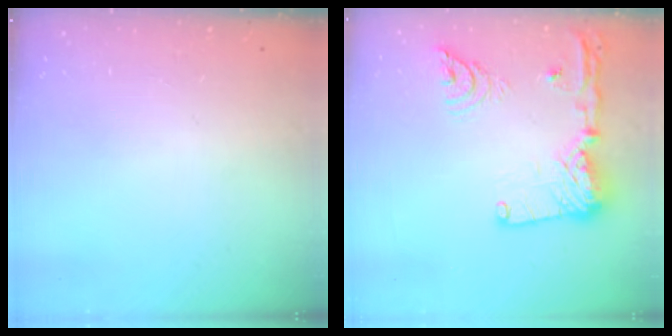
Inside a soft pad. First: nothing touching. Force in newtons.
{"total": 20.1, "press": 19.9, "slide": 3.0}